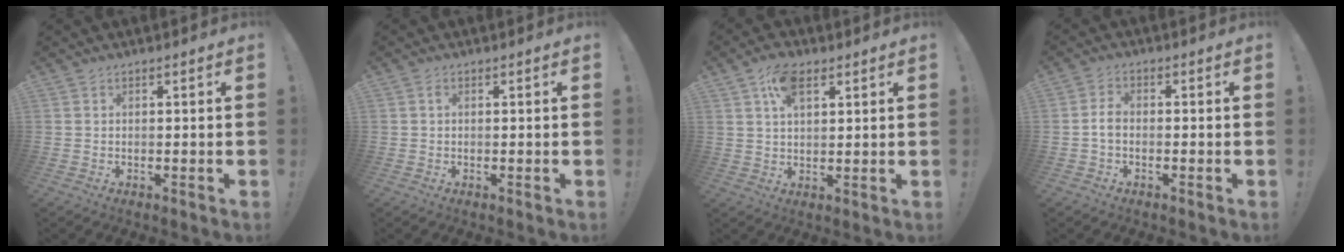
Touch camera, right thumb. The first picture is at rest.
{"total": 0.5, "force": [-0.1, 0.3, 0.4], "torque": [-0.011, 0.003, -0.001]}
{"total": 8.0, "force": [3.9, 4.1, 5.6], "torque": [-0.094, -0.002, 0.071]}
{"total": 3.1, "force": [-0.7, 1.8, 2.4], "torque": [-0.048, 0.007, -0.015]}